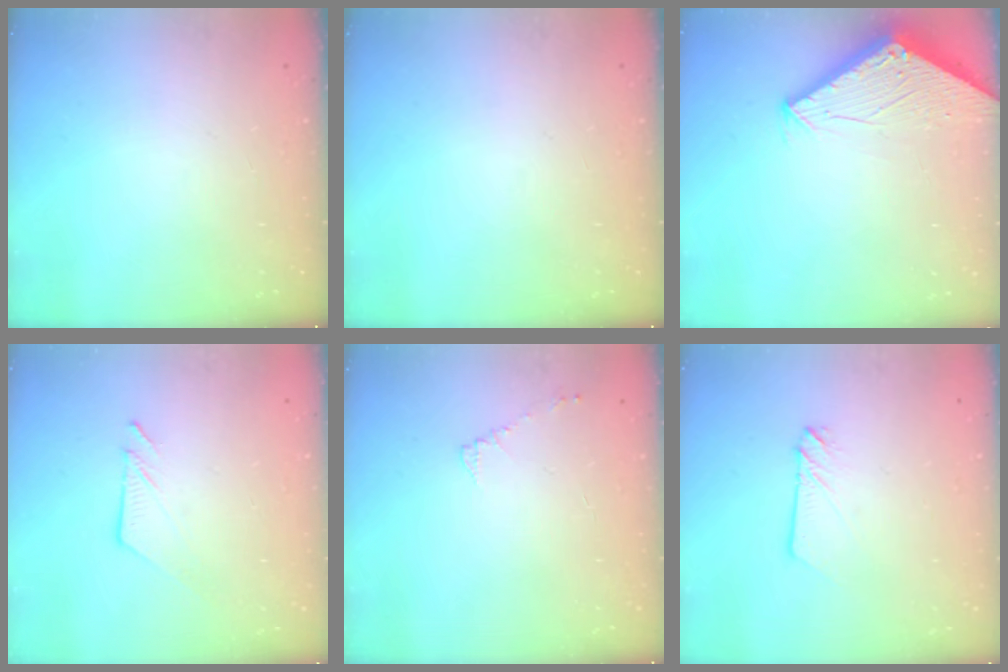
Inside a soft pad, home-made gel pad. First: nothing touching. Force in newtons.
{"total": 0.0}
{"total": 2.8, "press": 2.8, "slide": 0.1}
{"total": 7.0, "press": 7.0, "slide": 0.1}
{"total": 4.3, "press": 4.3, "slide": 0.6}
{"total": 2.3, "press": 2.3, "slide": 0.3}